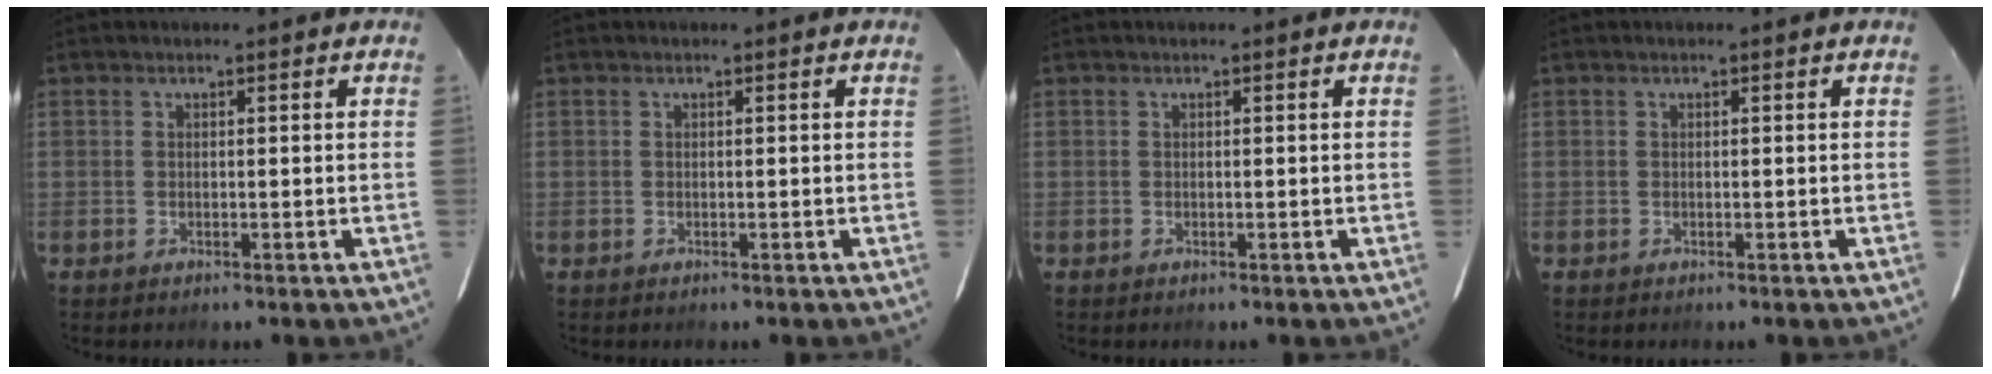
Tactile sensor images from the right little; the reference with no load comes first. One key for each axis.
{"total": 0.0}
{"total": 0.0}
{"total": 0.0}